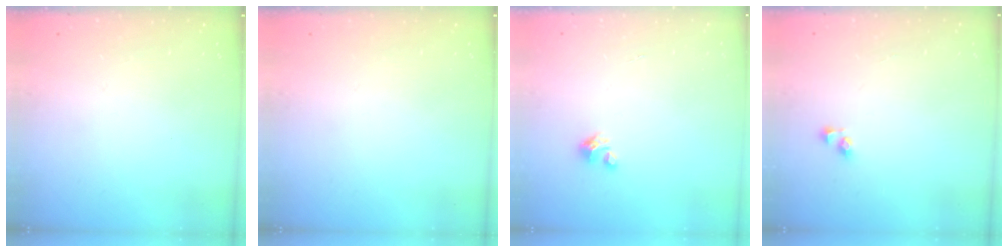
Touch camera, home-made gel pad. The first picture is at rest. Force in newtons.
{"total": 0.0}
{"total": 3.6, "press": 3.5, "slide": 0.2}
{"total": 4.0, "press": 4.0, "slide": 0.4}